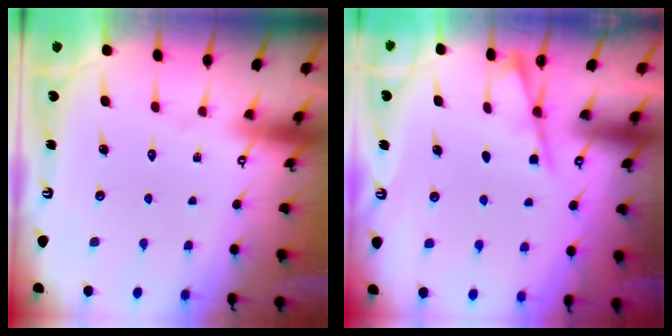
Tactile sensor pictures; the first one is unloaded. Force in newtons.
{"total": 4.4, "press": 4.4, "slide": 0.5}